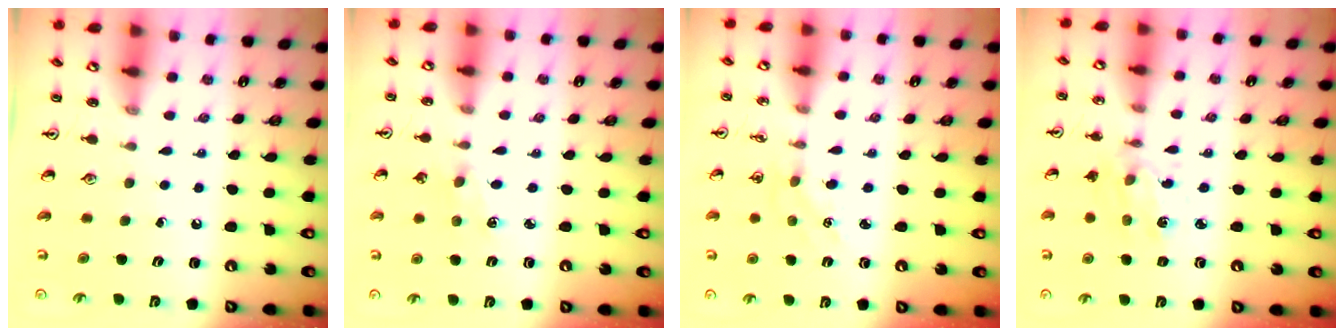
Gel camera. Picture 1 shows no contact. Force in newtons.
{"total": 2.0, "press": 2.0, "slide": 0.3}
{"total": 4.8, "press": 4.8, "slide": 0.4}
{"total": 2.5, "press": 2.5, "slide": 0.6}